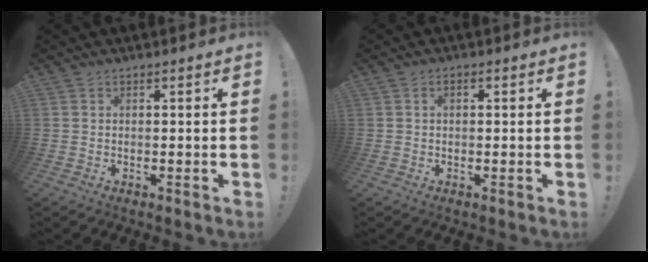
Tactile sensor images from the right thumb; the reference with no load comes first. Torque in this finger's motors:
{"motor_torque": [-0.05, -0.10, -0.23, -0.09, 0.02]}